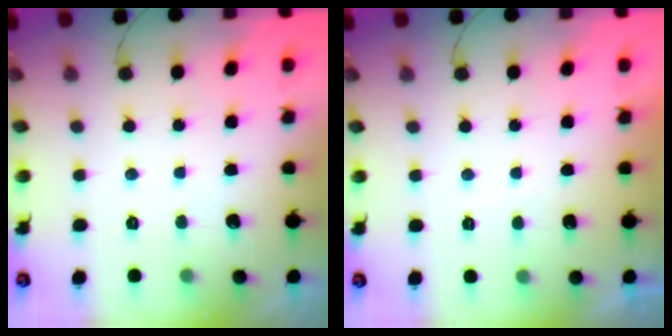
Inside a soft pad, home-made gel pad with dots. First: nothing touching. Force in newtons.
{"total": 0.9, "press": 0.7, "slide": 0.6}